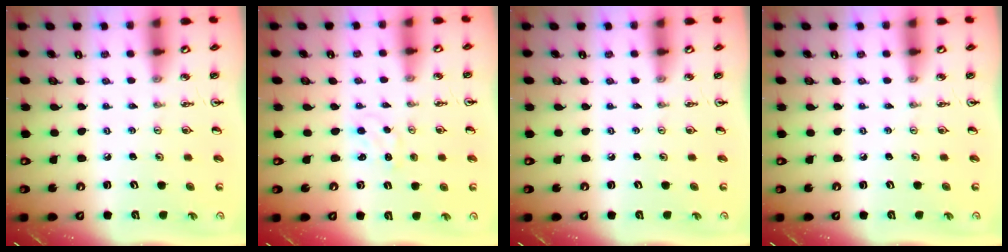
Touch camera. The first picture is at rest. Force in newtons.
{"total": 1.1, "press": 1.1, "slide": 0.2}
{"total": 0.0}
{"total": 0.0}